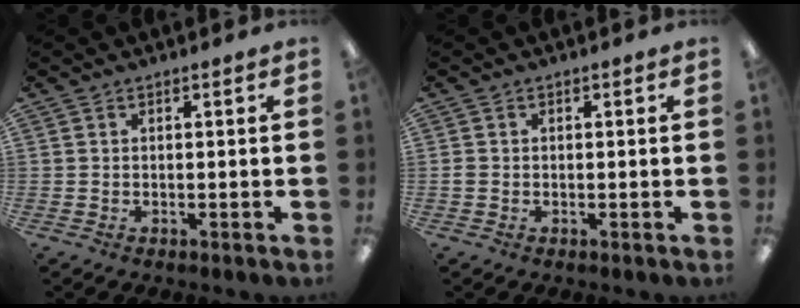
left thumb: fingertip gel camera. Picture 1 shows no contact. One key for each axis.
{"total": 0.9, "fx": -0.3, "fy": 0.8, "fz": 0.4, "tx": -0.008, "ty": 0.003, "tz": -0.006}